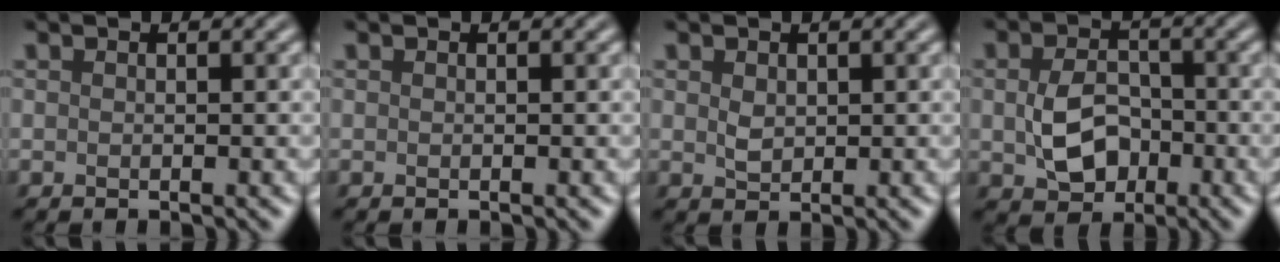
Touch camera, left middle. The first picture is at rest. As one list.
[{"total": 0.0}, {"total": 1.4, "force": [0.4, 1.0, 0.9], "torque": [-0.018, -0.001, 0.011]}, {"total": 4.7, "force": [-0.7, 3.5, 3.1], "torque": [-0.063, -0.007, -0.010]}]